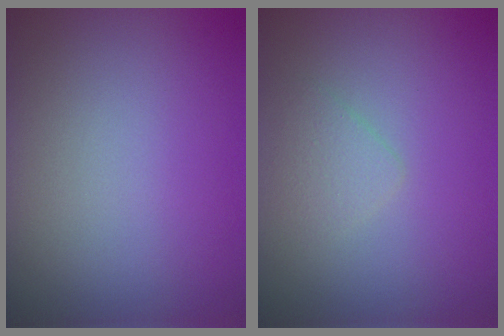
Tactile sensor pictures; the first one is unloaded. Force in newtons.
{"total": 1.3, "press": 1.3, "slide": 0.1}